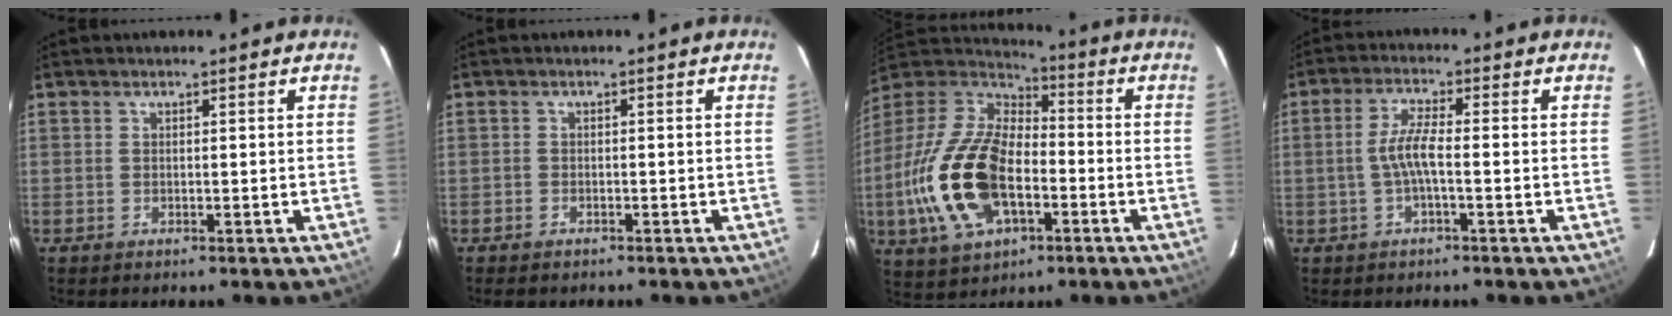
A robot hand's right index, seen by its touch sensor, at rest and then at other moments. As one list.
[{"total": 1.4, "force": [-1.1, 0.9, 0.2], "torque": [-0.010, 0.002, -0.017]}, {"total": 22.4, "force": [-6.0, 12.4, 17.7], "torque": [-0.393, -0.012, -0.105]}, {"total": 4.5, "force": [-1.1, 0.4, 4.3], "torque": [-0.092, 0.005, -0.020]}]